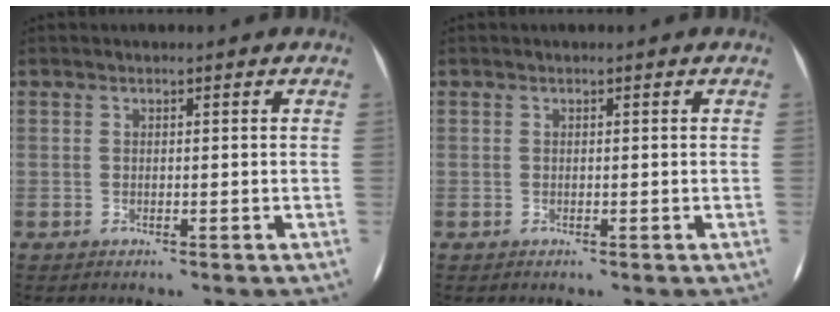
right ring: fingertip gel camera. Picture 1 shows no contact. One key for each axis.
{"total": 0.0}